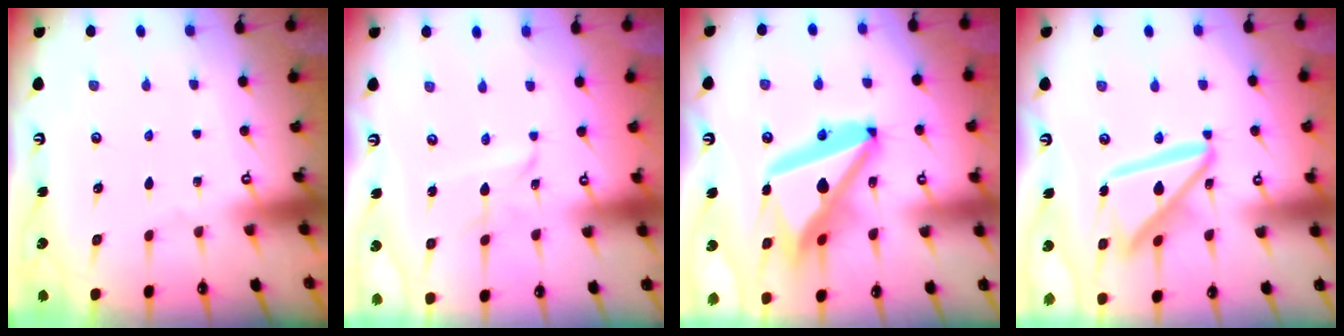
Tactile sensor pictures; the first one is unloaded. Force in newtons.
{"total": 2.8, "press": 2.8, "slide": 0.2}
{"total": 19.6, "press": 19.5, "slide": 2.3}
{"total": 15.3, "press": 15.2, "slide": 1.7}